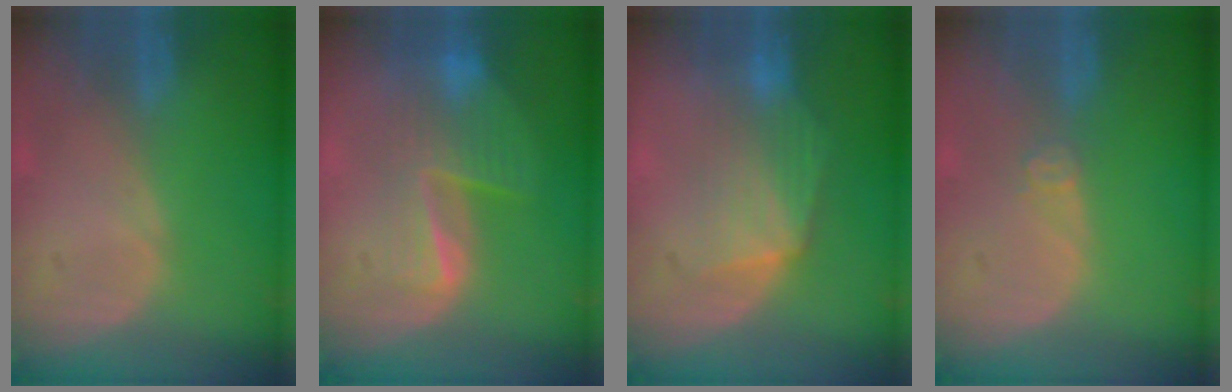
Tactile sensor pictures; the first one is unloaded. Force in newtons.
{"total": 7.7, "press": 6.8, "slide": 3.6}
{"total": 7.0, "press": 6.3, "slide": 3.0}
{"total": 1.7, "press": 1.4, "slide": 1.0}